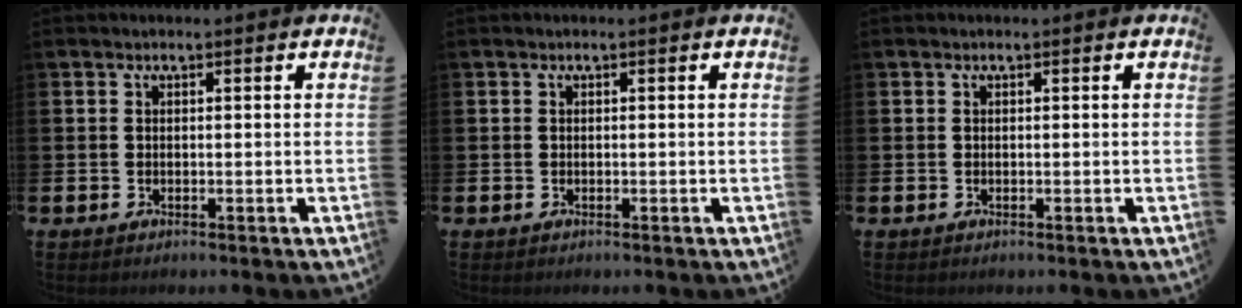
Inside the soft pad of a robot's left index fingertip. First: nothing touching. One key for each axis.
{"total": 0.0}
{"total": 0.0}